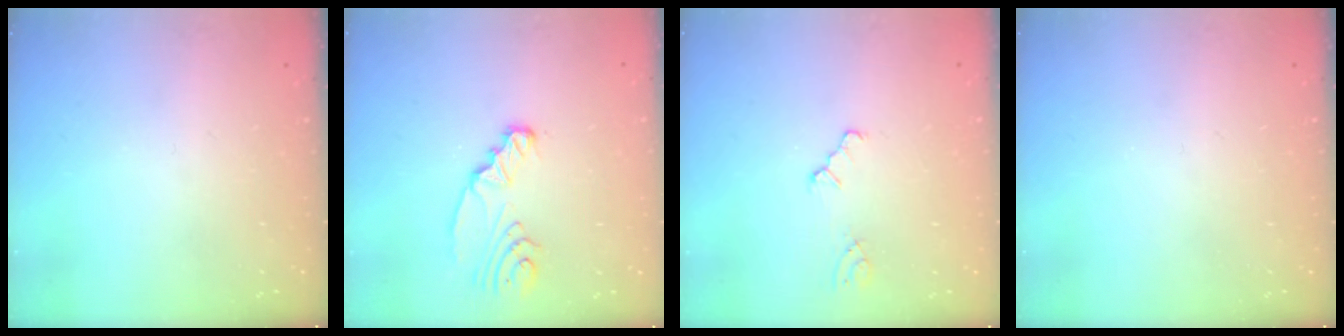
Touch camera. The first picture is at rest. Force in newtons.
{"total": 4.5, "press": 4.5, "slide": 0.4}
{"total": 0.0}
{"total": 0.0}